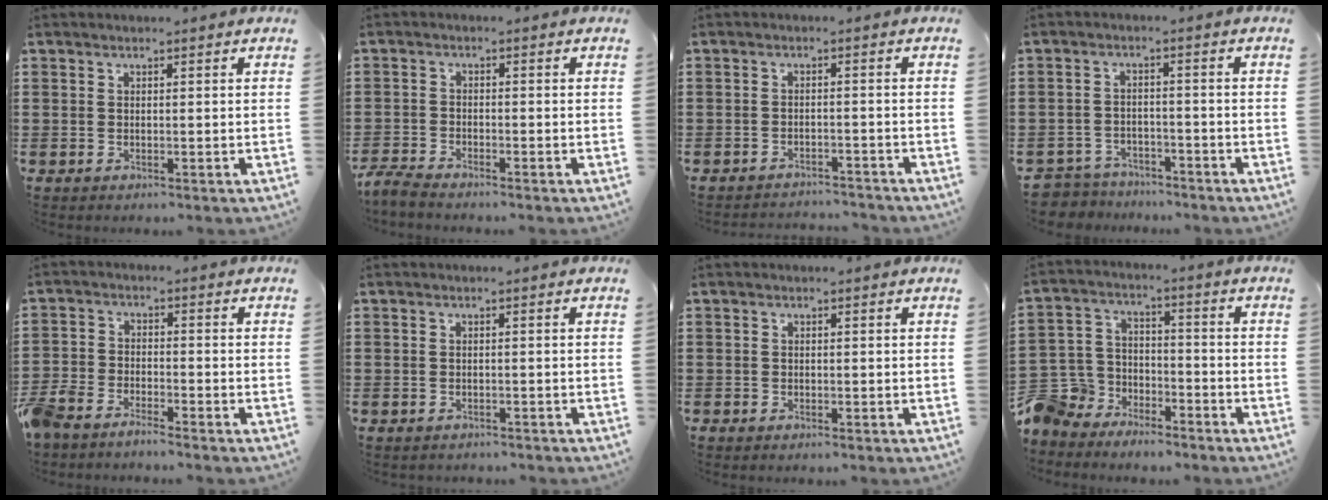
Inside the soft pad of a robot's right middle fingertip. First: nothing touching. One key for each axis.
{"total": 2.7, "fx": -2.6, "fy": 0.1, "fz": 0.7, "tx": -0.027, "ty": -0.002, "tz": -0.060}
{"total": 2.3, "fx": -2.3, "fy": 0.2, "fz": 0.0, "tx": -0.007, "ty": 0.001, "tz": -0.049}
{"total": 3.9, "fx": -3.8, "fy": 0.8, "fz": -0.3, "tx": -0.011, "ty": -0.001, "tz": -0.086}
{"total": 4.3, "fx": -4.2, "fy": 0.4, "fz": 0.7, "tx": -0.042, "ty": -0.006, "tz": -0.094}
{"total": 0.9, "fx": -0.9, "fy": 0.2, "fz": 0.0, "tx": -0.002, "ty": 0.000, "tz": -0.019}
{"total": 0.5, "fx": -0.5, "fy": 0.2, "fz": 0.1, "tx": -0.002, "ty": 0.000, "tz": -0.010}
{"total": 8.3, "fx": -7.0, "fy": 4.5, "fz": 0.2, "tx": -0.050, "ty": 0.007, "tz": -0.145}